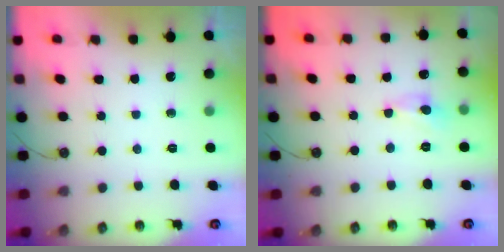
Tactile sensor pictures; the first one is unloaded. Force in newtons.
{"total": 2.1, "press": 1.9, "slide": 0.7}